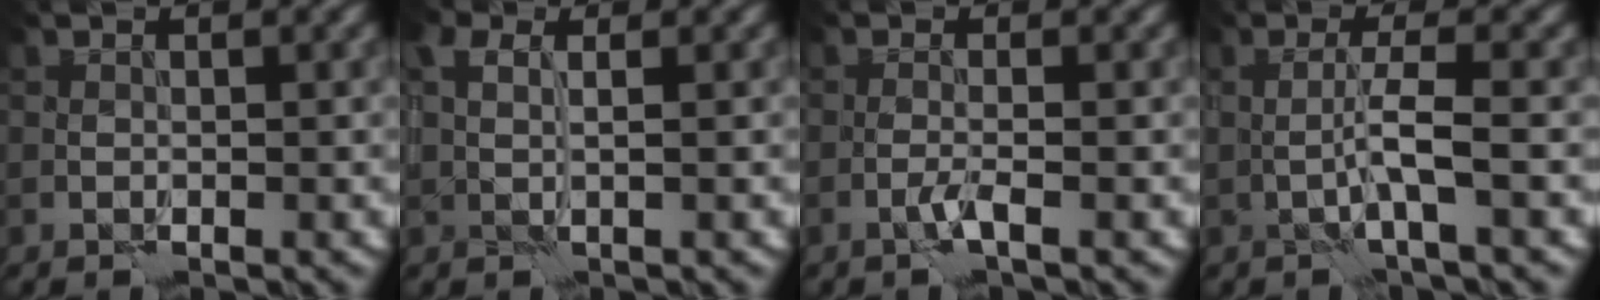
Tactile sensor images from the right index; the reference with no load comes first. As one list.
[{"total": 2.4, "force": [1.2, 1.1, 1.8], "torque": [-0.035, 0.008, 0.013]}, {"total": 1.1, "force": [-0.4, -0.2, 1.0], "torque": [-0.020, 0.003, -0.012]}, {"total": 2.7, "force": [-0.1, -0.2, 2.7], "torque": [-0.051, 0.003, -0.006]}]